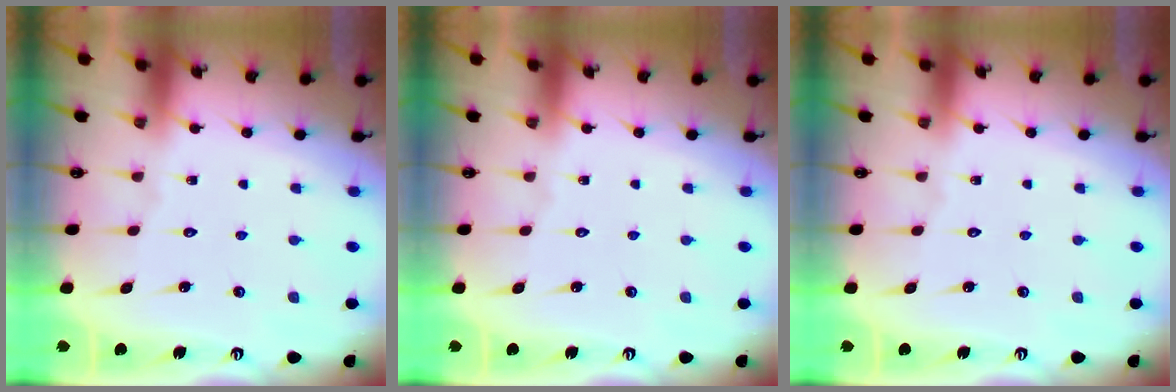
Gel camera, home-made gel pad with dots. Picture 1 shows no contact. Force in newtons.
{"total": 0.0}
{"total": 0.0}